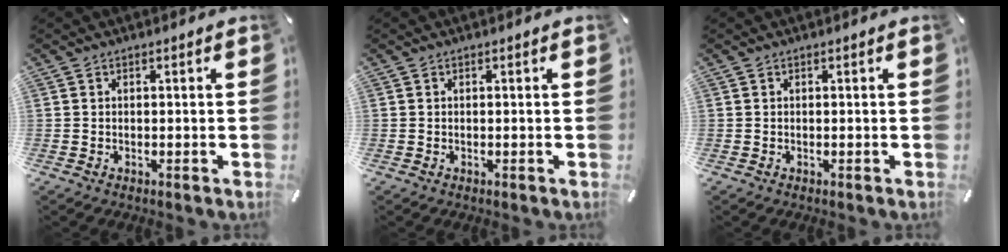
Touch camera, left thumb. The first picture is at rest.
{"total": 0.0}
{"total": 0.0}